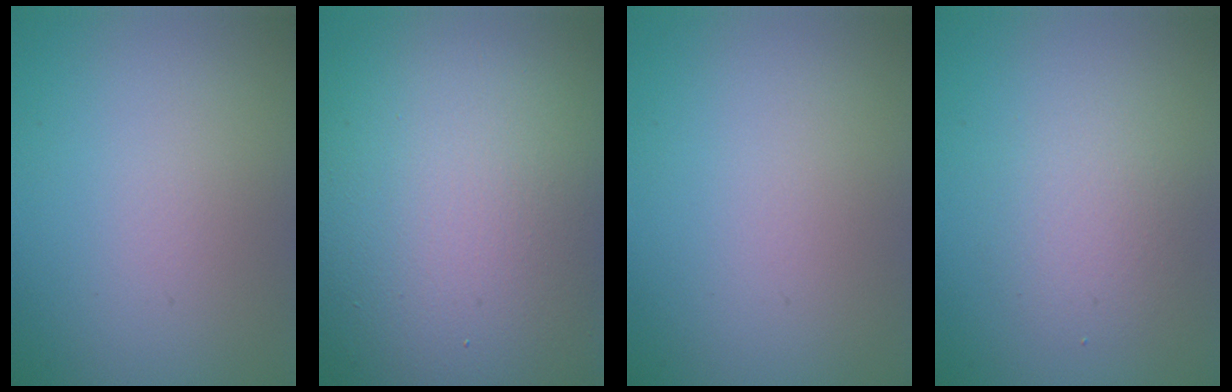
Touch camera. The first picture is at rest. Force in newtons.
{"total": 18.1, "press": 18.1, "slide": 1.0}
{"total": 0.0}
{"total": 2.4, "press": 2.4, "slide": 0.1}